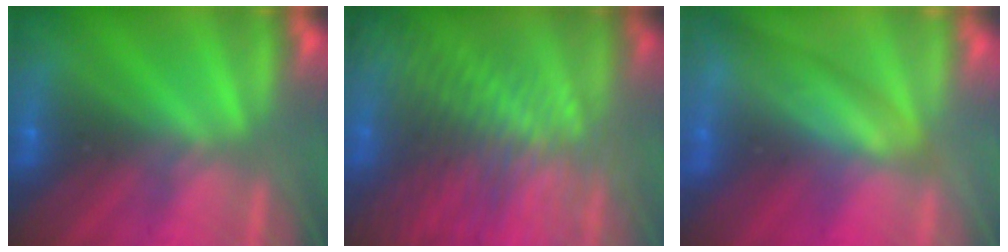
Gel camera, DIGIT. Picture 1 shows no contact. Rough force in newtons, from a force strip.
{"total": 9.6}
{"total": 3.8}